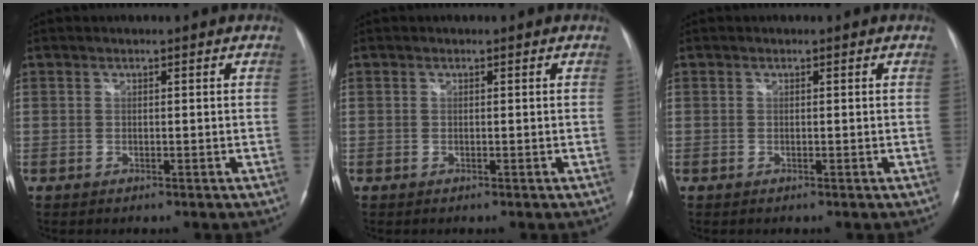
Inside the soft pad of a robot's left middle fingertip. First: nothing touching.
{"total": 0.0}
{"total": 0.0}